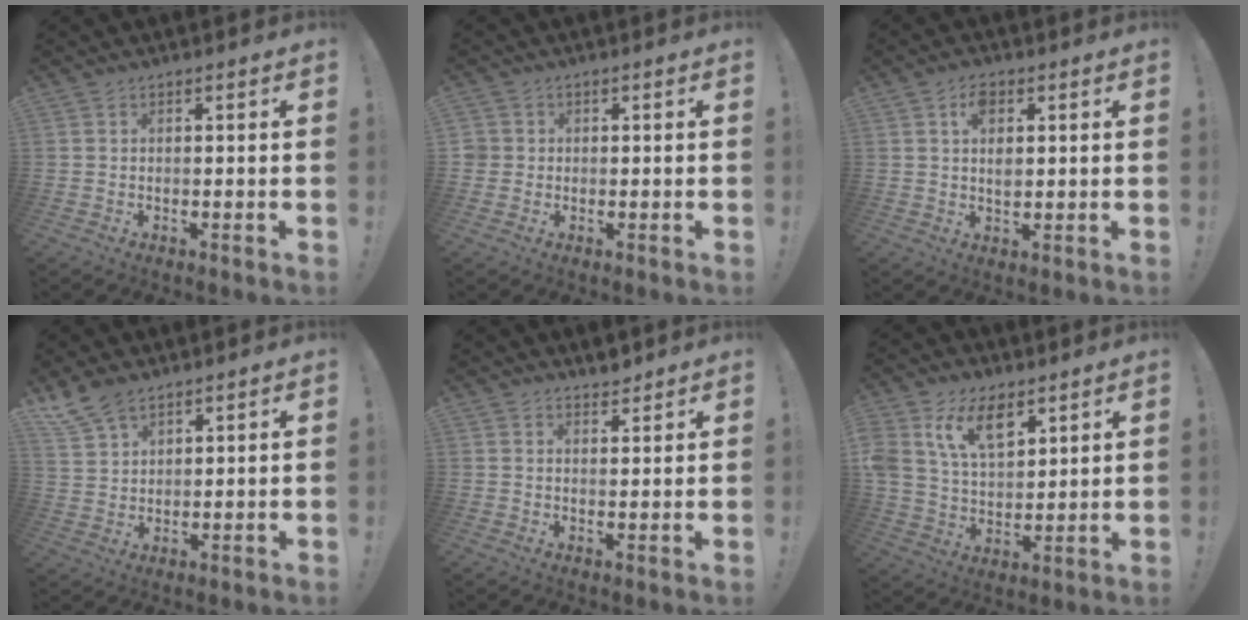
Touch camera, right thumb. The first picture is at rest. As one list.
[{"total": 2.0, "force": [0.1, 2.0, 0.4], "torque": [-0.006, 0.004, 0.002]}, {"total": 5.2, "force": [1.7, 2.9, 3.9], "torque": [-0.058, 0.000, 0.027]}, {"total": 8.1, "force": [6.4, 3.9, 3.2], "torque": [-0.067, -0.032, 0.127]}, {"total": 3.1, "force": [2.8, 1.1, 0.6], "torque": [0.011, -0.023, 0.049]}, {"total": 14.2, "force": [8.2, 8.1, 8.2], "torque": [-0.171, -0.038, 0.153]}]